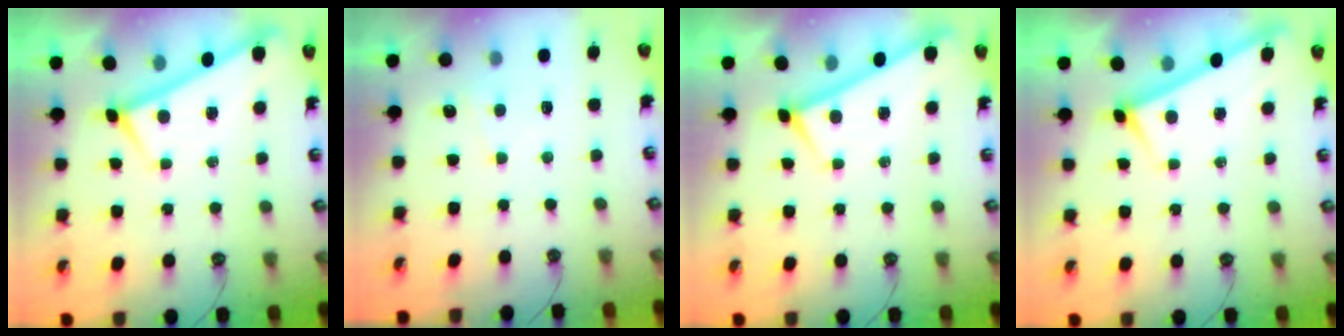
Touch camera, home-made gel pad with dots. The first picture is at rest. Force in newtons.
{"total": 0.6, "press": 0.3, "slide": 0.6}
{"total": 0.0}
{"total": 3.4, "press": 3.4, "slide": 0.2}